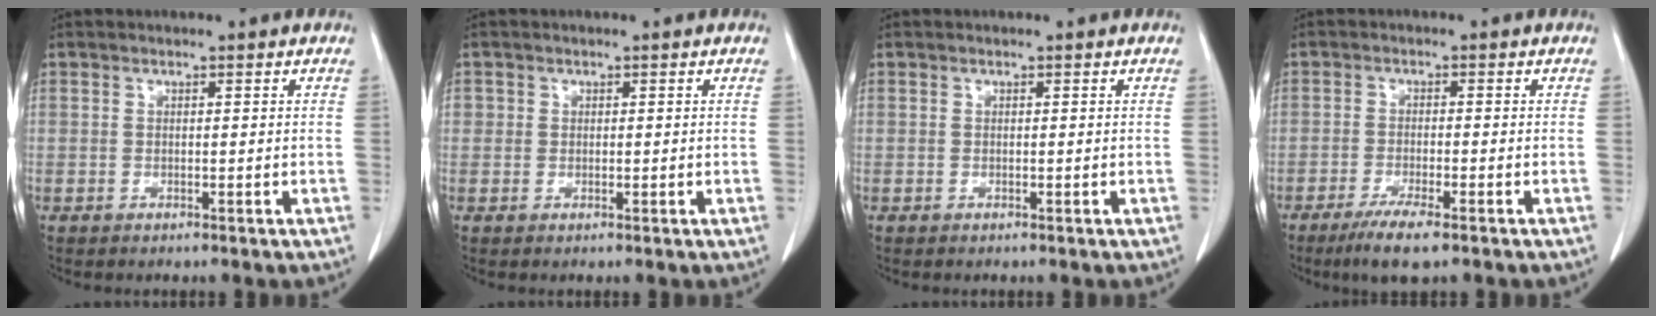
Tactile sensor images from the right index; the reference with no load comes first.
{"total": 1.1, "force": [0.2, 1.0, 0.2], "torque": [0.005, 0.004, 0.002]}
{"total": 0.0}
{"total": 5.5, "force": [-3.7, 0.5, 4.1], "torque": [-0.078, -0.014, -0.063]}